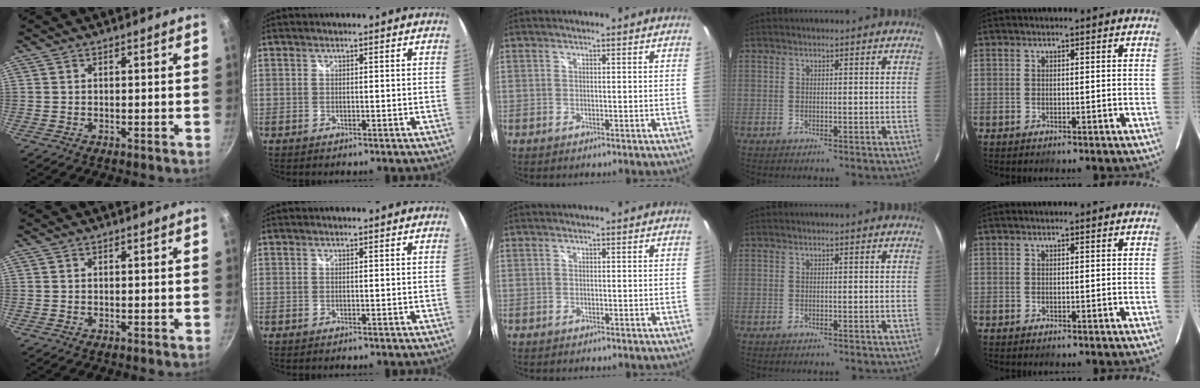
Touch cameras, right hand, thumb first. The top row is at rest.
{}